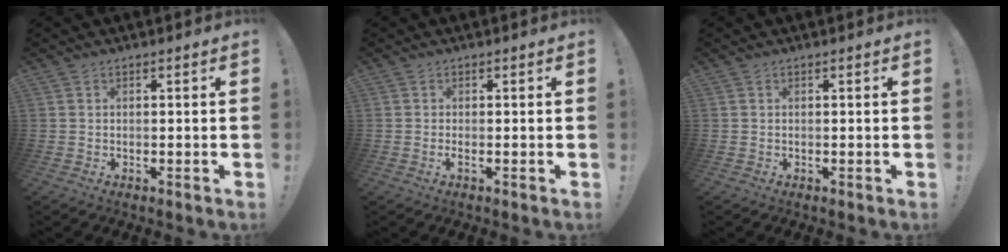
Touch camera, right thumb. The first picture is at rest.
{"total": 0.9, "force": [-0.1, -0.1, 0.9], "torque": [-0.013, -0.003, -0.003]}
{"total": 0.0}